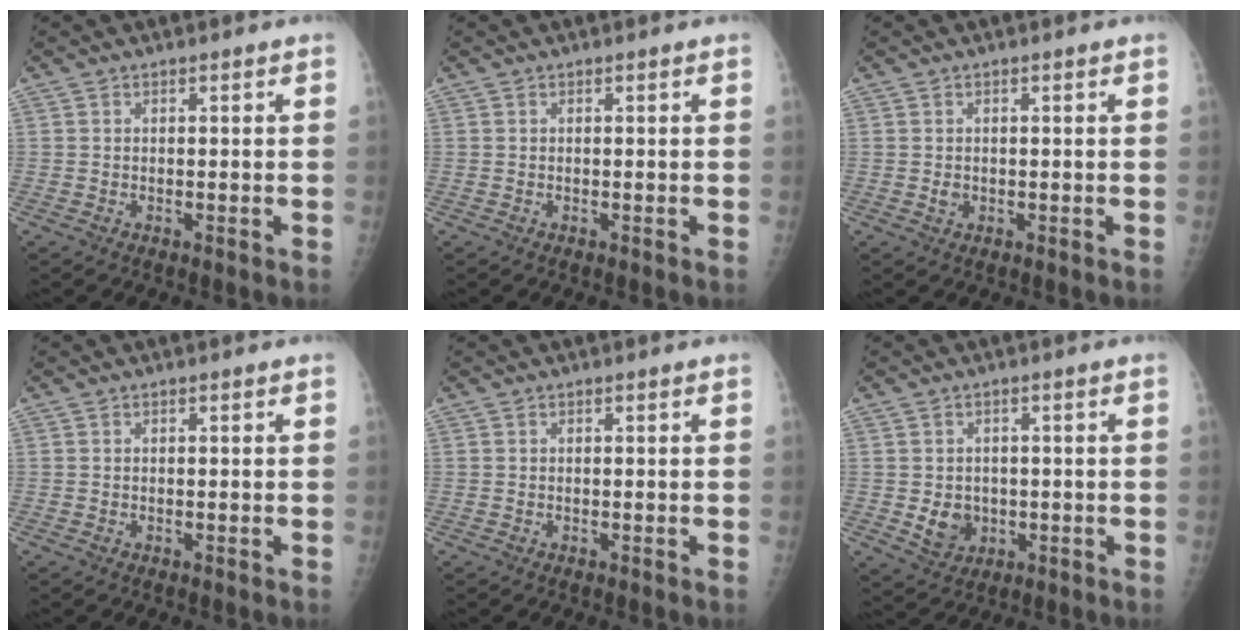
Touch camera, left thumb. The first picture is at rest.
{"total": 0.0}
{"total": 1.1, "force": [0.0, 0.9, 0.6], "torque": [-0.007, 0.000, 0.003]}
{"total": 0.0}
{"total": 0.0}
{"total": 5.1, "force": [-0.6, 4.3, 2.6], "torque": [-0.022, 0.000, 0.002]}